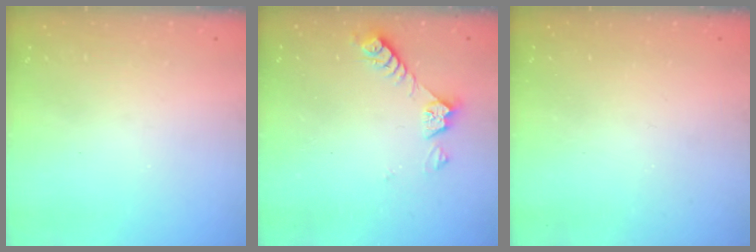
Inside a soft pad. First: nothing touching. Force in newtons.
{"total": 4.9, "press": 4.8, "slide": 0.6}
{"total": 0.0}